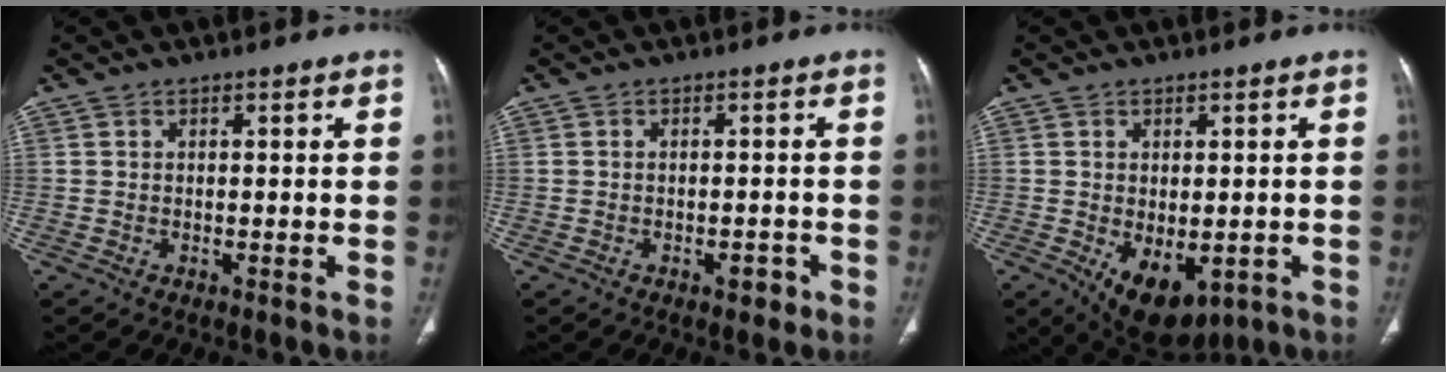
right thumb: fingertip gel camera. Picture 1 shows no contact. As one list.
[{"total": 2.0, "force": [-1.2, 1.0, 1.3], "torque": [-0.012, 0.007, -0.012]}, {"total": 9.9, "force": [-3.2, 5.7, 7.5], "torque": [-0.099, -0.008, -0.027]}]